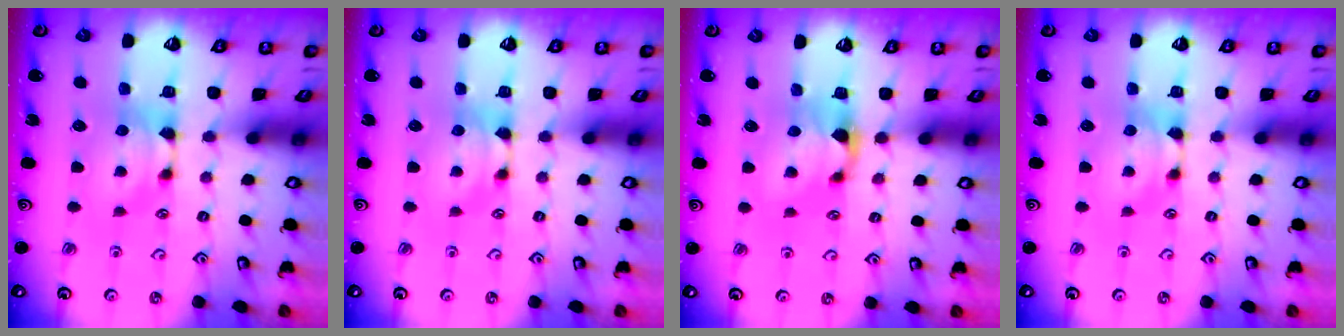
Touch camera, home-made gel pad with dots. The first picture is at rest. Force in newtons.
{"total": 0.0}
{"total": 1.1, "press": 0.3, "slide": 1.1}
{"total": 0.0}